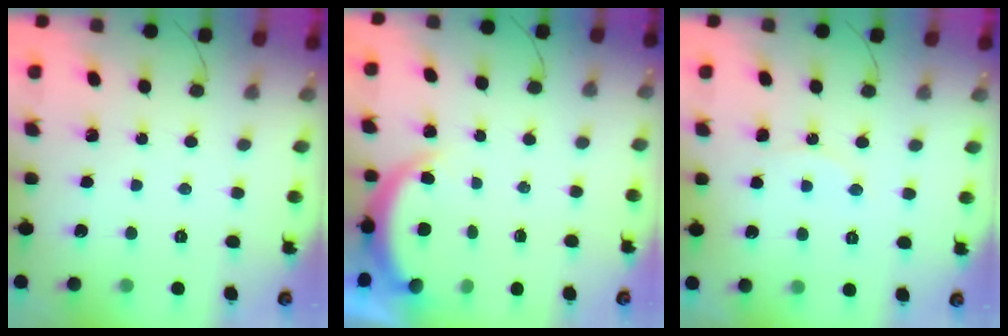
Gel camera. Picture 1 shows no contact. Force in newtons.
{"total": 3.9, "press": 3.9, "slide": 0.6}
{"total": 4.5, "press": 4.5, "slide": 0.5}